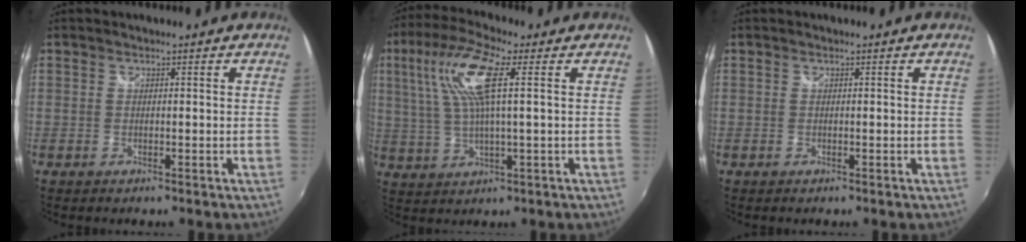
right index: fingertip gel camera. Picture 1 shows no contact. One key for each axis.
{"total": 11.7, "fx": 3.7, "fy": 2.3, "fz": 10.9, "tx": -0.213, "ty": 0.014, "tz": 0.072}
{"total": 0.0}